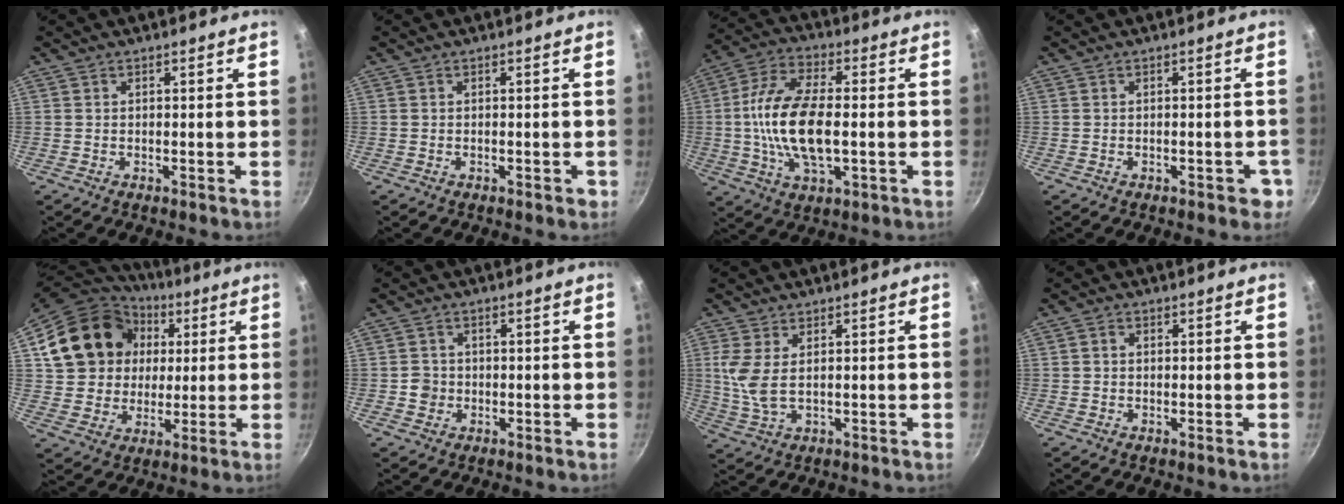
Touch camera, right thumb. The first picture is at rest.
{"total": 1.0, "force": [-0.4, 0.5, 0.7], "torque": [-0.006, 0.005, -0.004]}
{"total": 16.0, "force": [-0.9, 7.5, 14.1], "torque": [-0.272, 0.017, -0.028]}
{"total": 3.1, "force": [-1.3, 1.7, 2.3], "torque": [-0.010, 0.013, -0.011]}
{"total": 20.2, "force": [5.4, 17.0, 9.5], "torque": [-0.164, 0.025, 0.097]}
{"total": 2.8, "force": [-0.7, 2.7, 0.6], "torque": [0.007, 0.011, -0.013]}
{"total": 5.7, "force": [1.3, 2.5, 5.0], "torque": [-0.110, -0.007, 0.031]}
{"total": 1.2, "force": [0.2, 1.0, 0.6], "torque": [-0.008, 0.005, 0.003]}